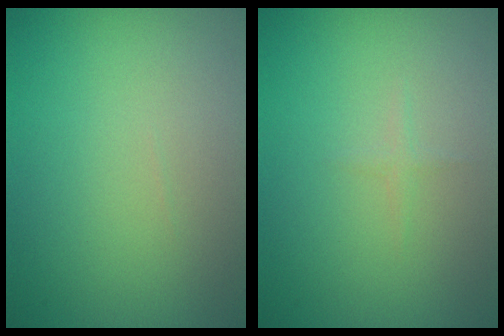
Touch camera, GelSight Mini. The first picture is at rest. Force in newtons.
{"total": 0.6, "press": 0.6, "slide": 0.0}